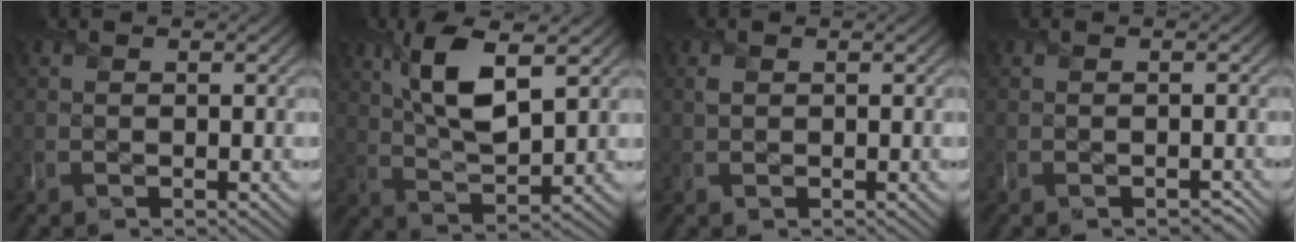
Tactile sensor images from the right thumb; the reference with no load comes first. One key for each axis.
{"total": 8.9, "fx": 3.7, "fy": 3.0, "fz": 7.4, "tx": -0.155, "ty": 0.005, "tz": 0.070}
{"total": 0.6, "fx": 0.3, "fy": 0.4, "fz": 0.3, "tx": -0.011, "ty": -0.002, "tz": 0.008}
{"total": 0.9, "fx": -0.8, "fy": 0.3, "fz": 0.3, "tx": -0.001, "ty": -0.006, "tz": -0.009}